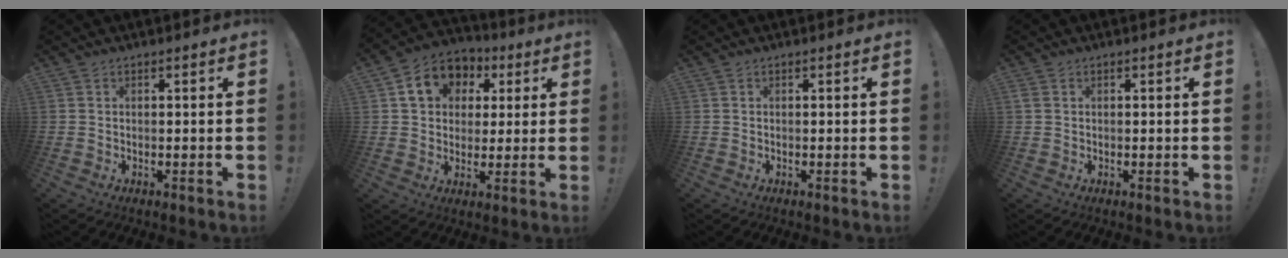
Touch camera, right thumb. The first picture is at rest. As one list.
[{"total": 11.6, "force": [4.0, 9.7, 5.0], "torque": [-0.076, -0.006, 0.080]}, {"total": 0.0}, {"total": 1.0, "force": [0.4, 0.8, 0.5], "torque": [-0.015, 0.004, 0.009]}]